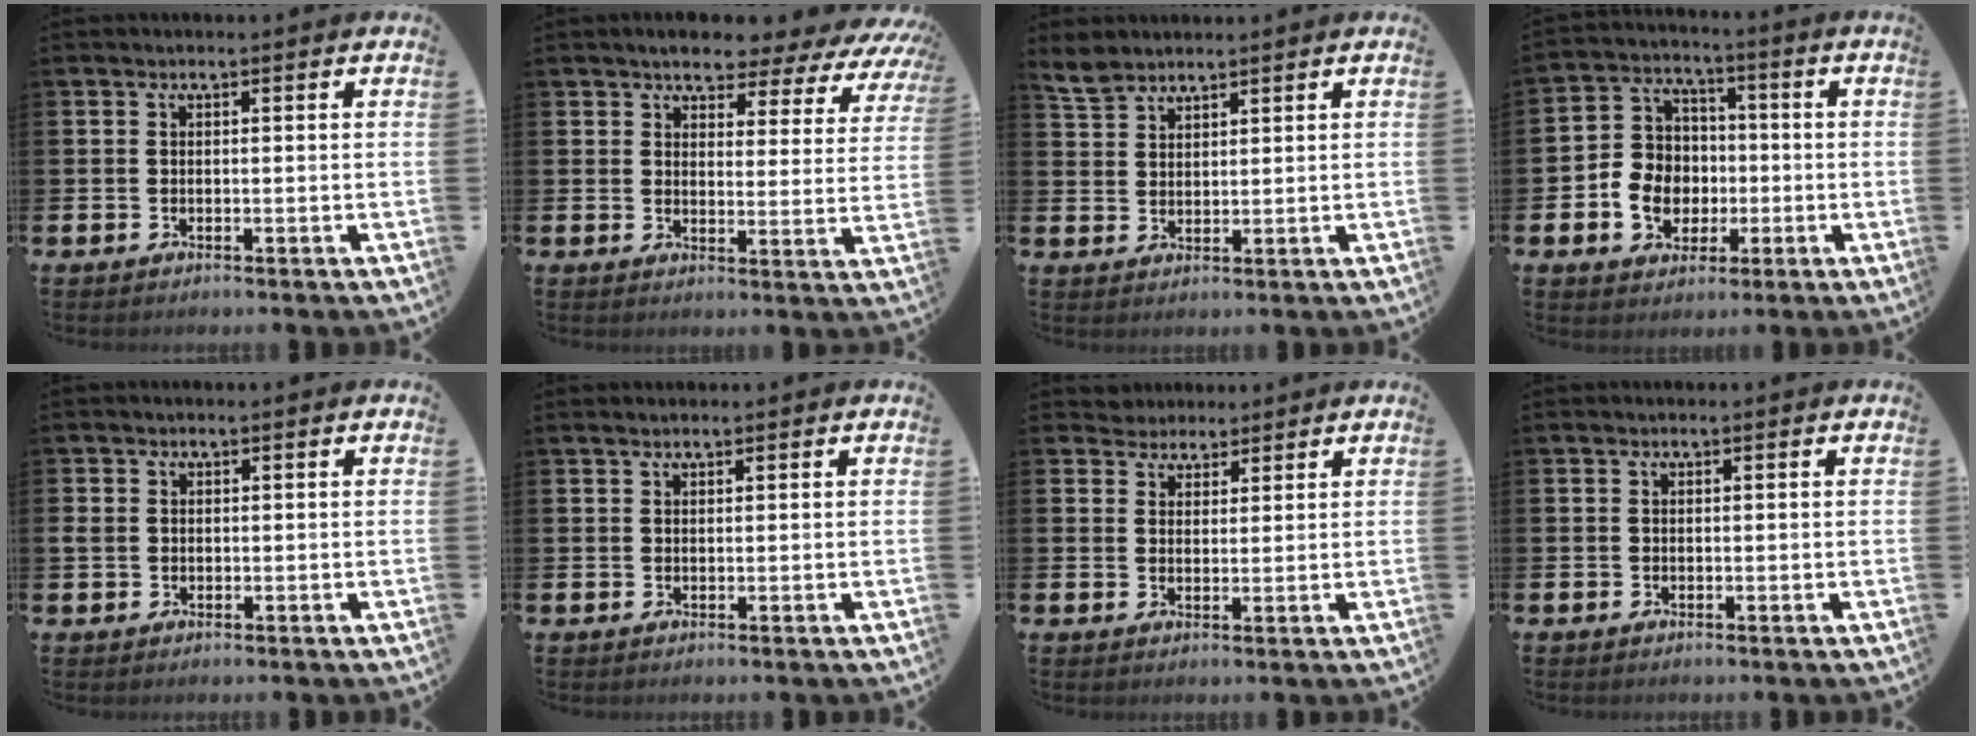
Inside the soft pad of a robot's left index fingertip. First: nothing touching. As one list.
[{"total": 4.9, "force": [4.6, 1.4, 1.0], "torque": [-0.032, -0.041, 0.073]}, {"total": 3.8, "force": [3.6, 1.2, 0.5], "torque": [-0.008, -0.017, 0.065]}, {"total": 7.5, "force": [-1.4, 6.8, 2.9], "torque": [-0.071, 0.017, -0.029]}, {"total": 1.4, "force": [0.3, 1.3, 0.5], "torque": [0.000, 0.002, 0.001]}, {"total": 0.7, "force": [0.7, 0.2, 0.1], "torque": [0.002, 0.001, 0.013]}, {"total": 3.4, "force": [3.0, 1.4, -0.8], "torque": [0.003, -0.011, 0.054]}, {"total": 0.0}]